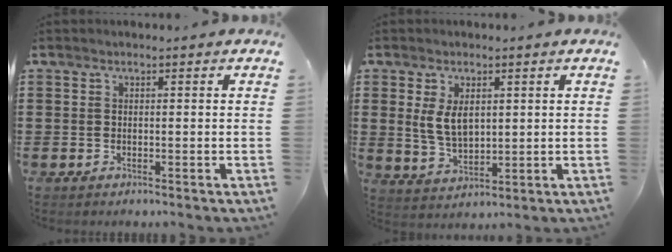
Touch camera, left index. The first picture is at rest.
{"total": 5.0, "force": [1.5, 2.9, 3.8], "torque": [-0.080, 0.000, 0.023]}